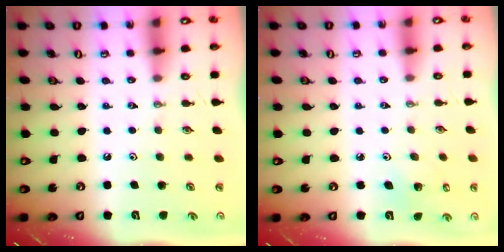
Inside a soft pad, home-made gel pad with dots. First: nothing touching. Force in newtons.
{"total": 3.8, "press": 3.8, "slide": 0.2}